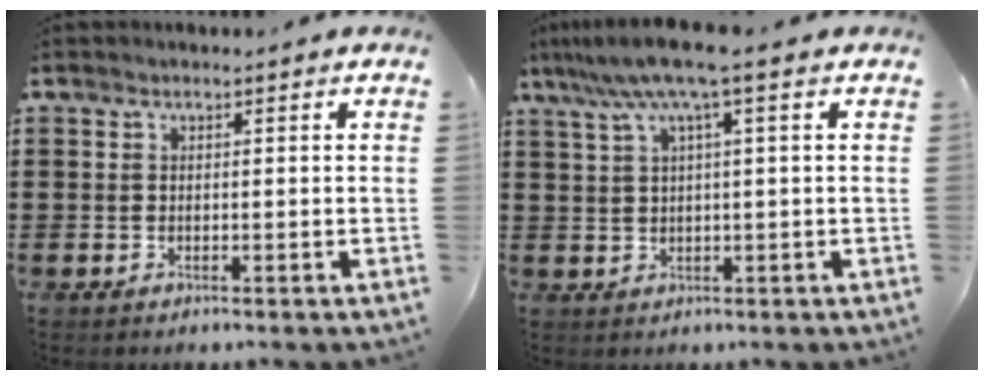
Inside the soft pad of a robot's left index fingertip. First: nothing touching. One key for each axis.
{"total": 5.9, "fx": 2.4, "fy": -0.3, "fz": 5.3, "tx": -0.115, "ty": -0.009, "tz": 0.038}